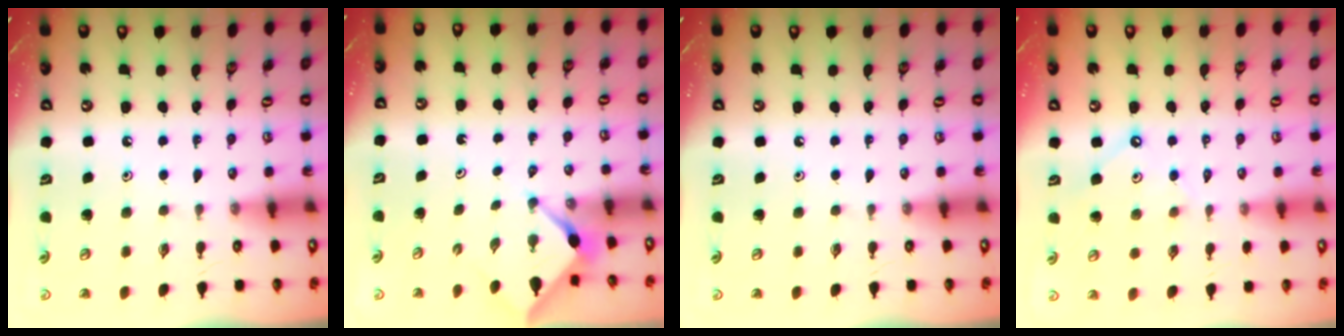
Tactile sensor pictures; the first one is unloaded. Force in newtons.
{"total": 3.0, "press": 3.0, "slide": 0.2}
{"total": 0.0}
{"total": 2.8, "press": 2.8, "slide": 0.5}